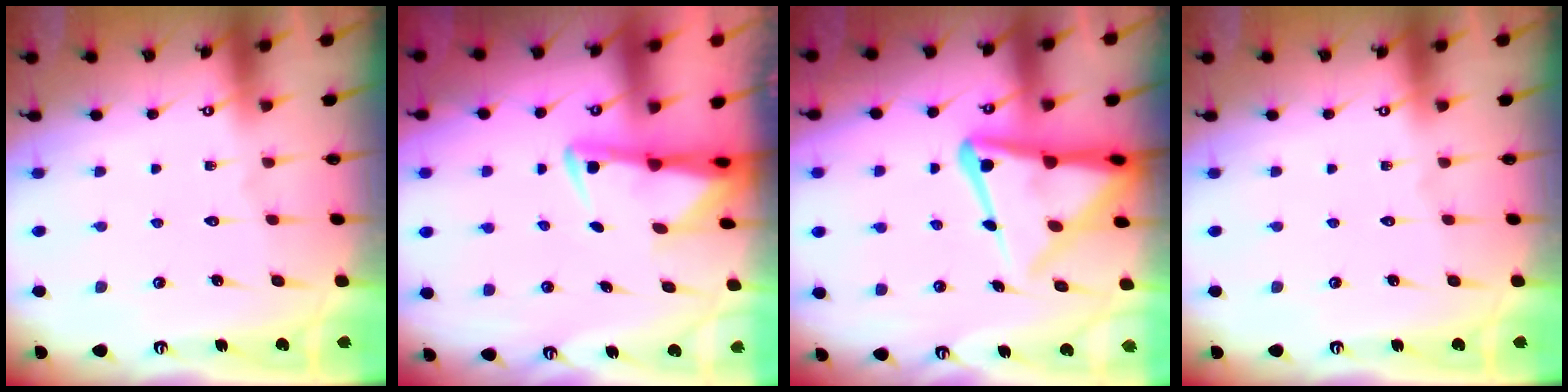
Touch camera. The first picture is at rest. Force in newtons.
{"total": 3.0, "press": 3.0, "slide": 0.5}
{"total": 14.1, "press": 14.1, "slide": 1.3}
{"total": 0.0}